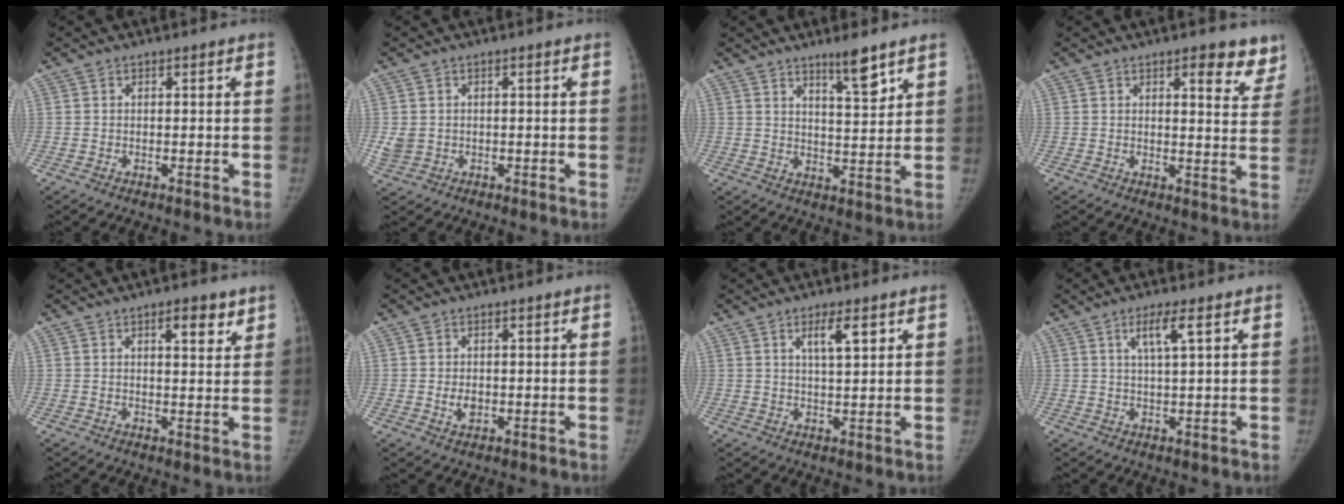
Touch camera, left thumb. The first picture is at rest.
{"total": 2.9, "force": [0.0, 2.5, 1.3], "torque": [-0.026, 0.002, 0.005]}
{"total": 6.3, "force": [4.6, 0.8, 4.3], "torque": [-0.058, -0.038, 0.075]}
{"total": 7.9, "force": [5.7, 2.8, 4.7], "torque": [-0.021, -0.032, 0.061]}
{"total": 5.0, "force": [3.0, 1.8, 3.6], "torque": [-0.037, -0.016, 0.041]}
{"total": 2.2, "force": [-0.2, 1.4, 1.7], "torque": [-0.023, -0.001, -0.001]}
{"total": 4.9, "force": [2.4, 1.1, 4.1], "torque": [-0.064, -0.014, 0.044]}
{"total": 4.6, "force": [2.1, 0.3, 4.1], "torque": [-0.081, -0.006, 0.042]}